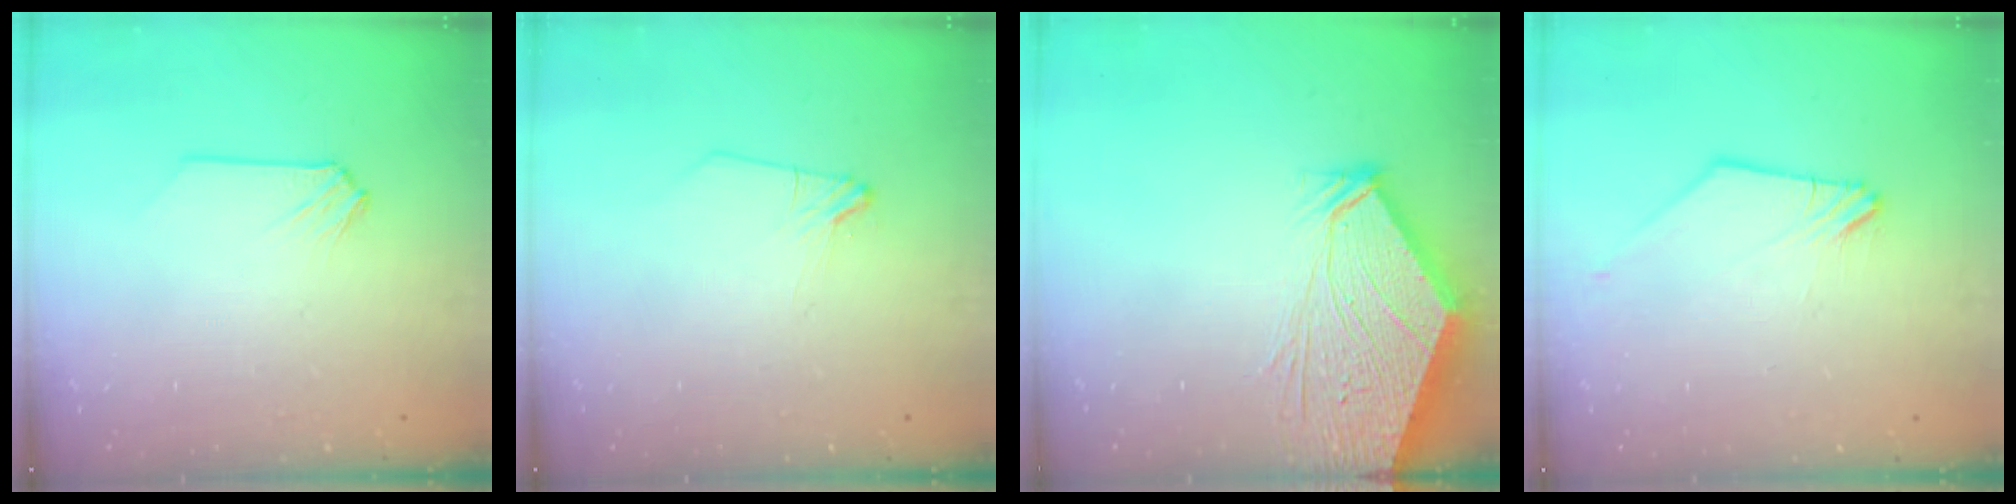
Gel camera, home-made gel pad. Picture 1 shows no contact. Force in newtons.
{"total": 2.0, "press": 2.0, "slide": 0.4}
{"total": 11.8, "press": 11.7, "slide": 1.5}
{"total": 1.2, "press": 1.2, "slide": 0.2}